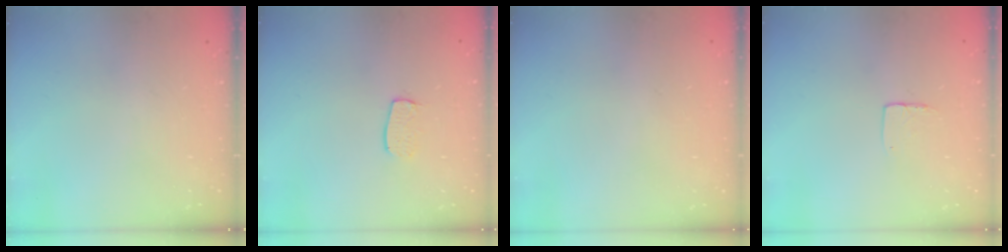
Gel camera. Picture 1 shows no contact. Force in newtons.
{"total": 5.5, "press": 5.5, "slide": 0.4}
{"total": 0.0}
{"total": 4.5, "press": 4.5, "slide": 0.3}